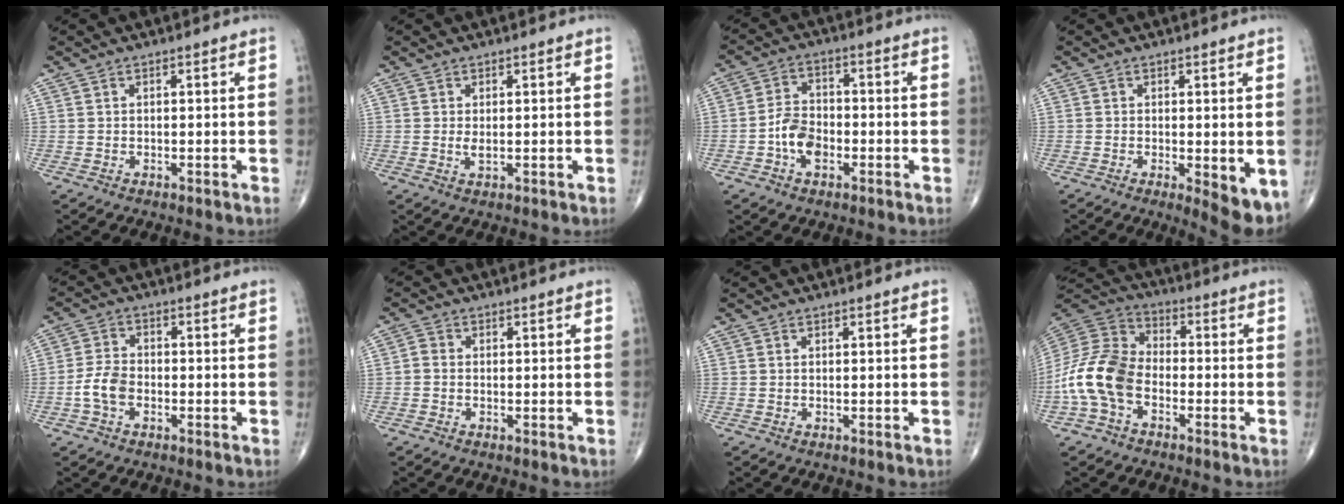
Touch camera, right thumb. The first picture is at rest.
{"total": 1.4, "force": [0.2, 0.5, 1.3], "torque": [-0.026, -0.005, 0.006]}
{"total": 6.5, "force": [-2.3, 4.3, 4.4], "torque": [-0.066, 0.020, -0.049]}
{"total": 6.3, "force": [-1.2, 2.1, 5.8], "torque": [-0.076, -0.018, -0.014]}
{"total": 5.2, "force": [-1.9, 3.3, 3.5], "torque": [-0.072, 0.016, -0.042]}
{"total": 1.6, "force": [-0.4, 1.3, 0.9], "torque": [-0.011, 0.003, -0.012]}
{"total": 0.0}
{"total": 13.7, "force": [-4.3, 9.0, 9.5], "torque": [-0.190, 0.044, -0.094]}